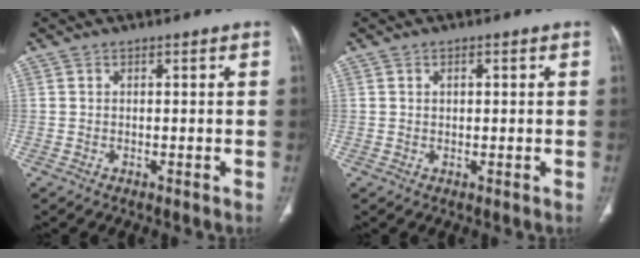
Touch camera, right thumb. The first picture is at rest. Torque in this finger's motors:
{"motor_torque": [0.15, -0.17, -0.02, -0.07, 0.08]}